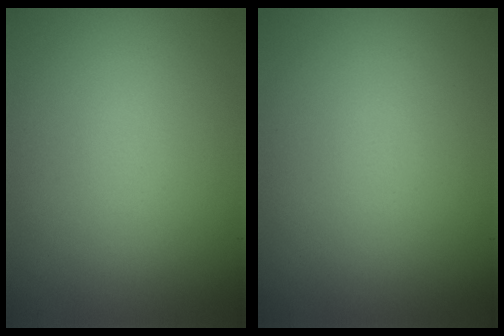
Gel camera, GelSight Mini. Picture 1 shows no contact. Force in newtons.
{"total": 0.0}